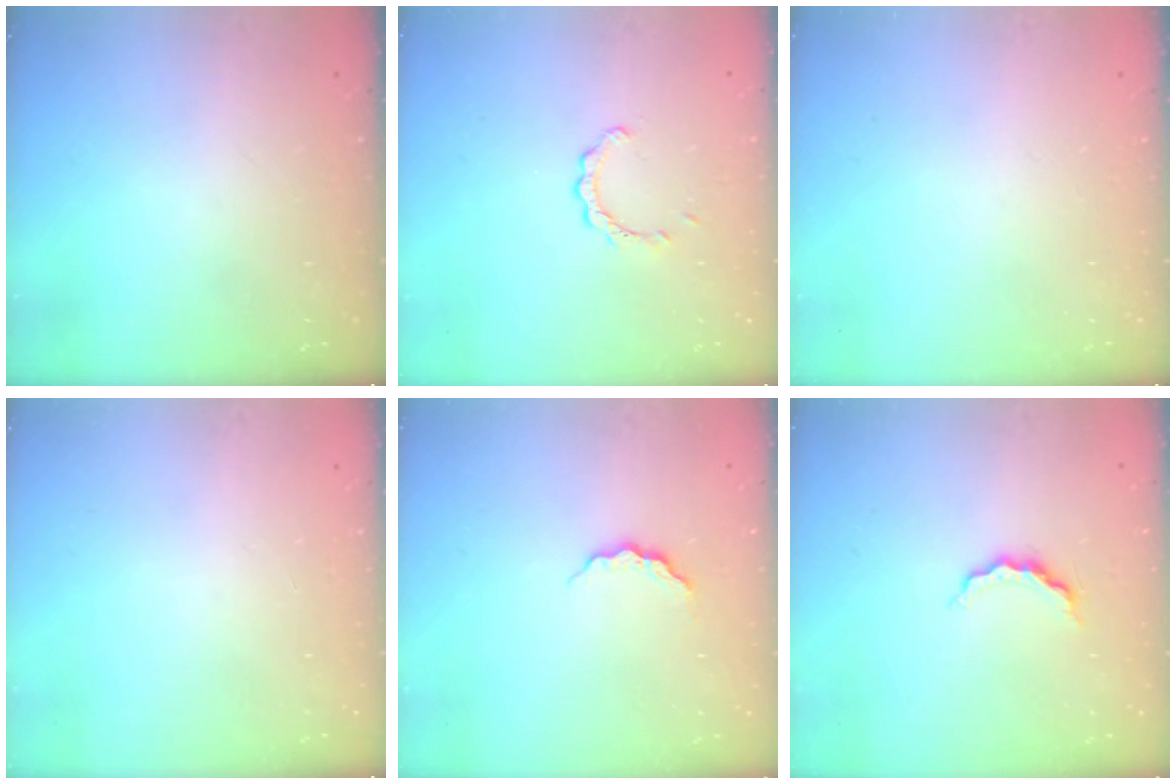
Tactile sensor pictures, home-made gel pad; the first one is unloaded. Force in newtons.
{"total": 2.2, "press": 2.2, "slide": 0.1}
{"total": 0.0}
{"total": 0.0}
{"total": 5.1, "press": 5.0, "slide": 0.4}
{"total": 5.4, "press": 5.3, "slide": 0.7}